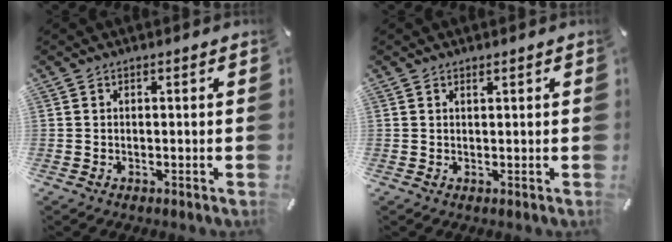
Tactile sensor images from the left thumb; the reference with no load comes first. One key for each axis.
{"total": 0.6, "fx": 0.6, "fy": -0.1, "fz": 0.3, "tx": -0.006, "ty": -0.002, "tz": 0.011}